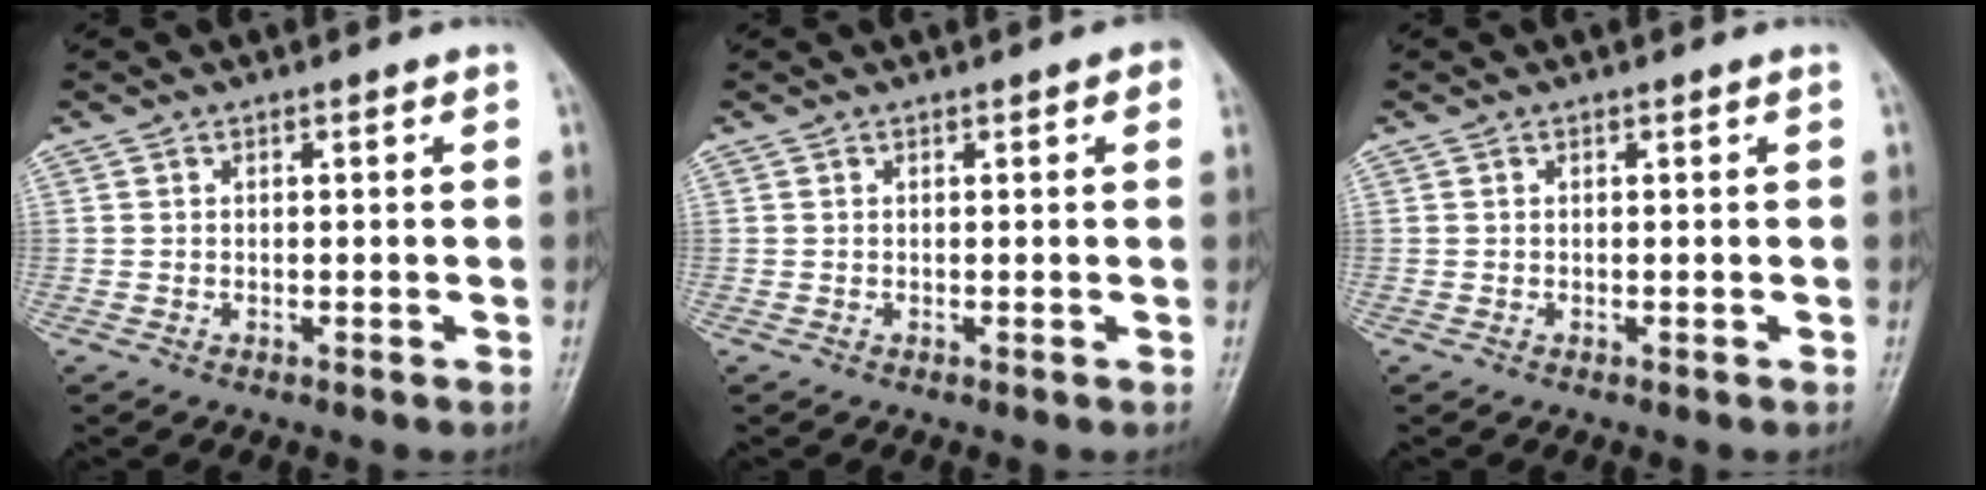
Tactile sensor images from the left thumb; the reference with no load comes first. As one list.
[{"total": 1.7, "force": [0.7, 0.5, 1.4], "torque": [-0.015, 0.002, 0.004]}, {"total": 0.0}]